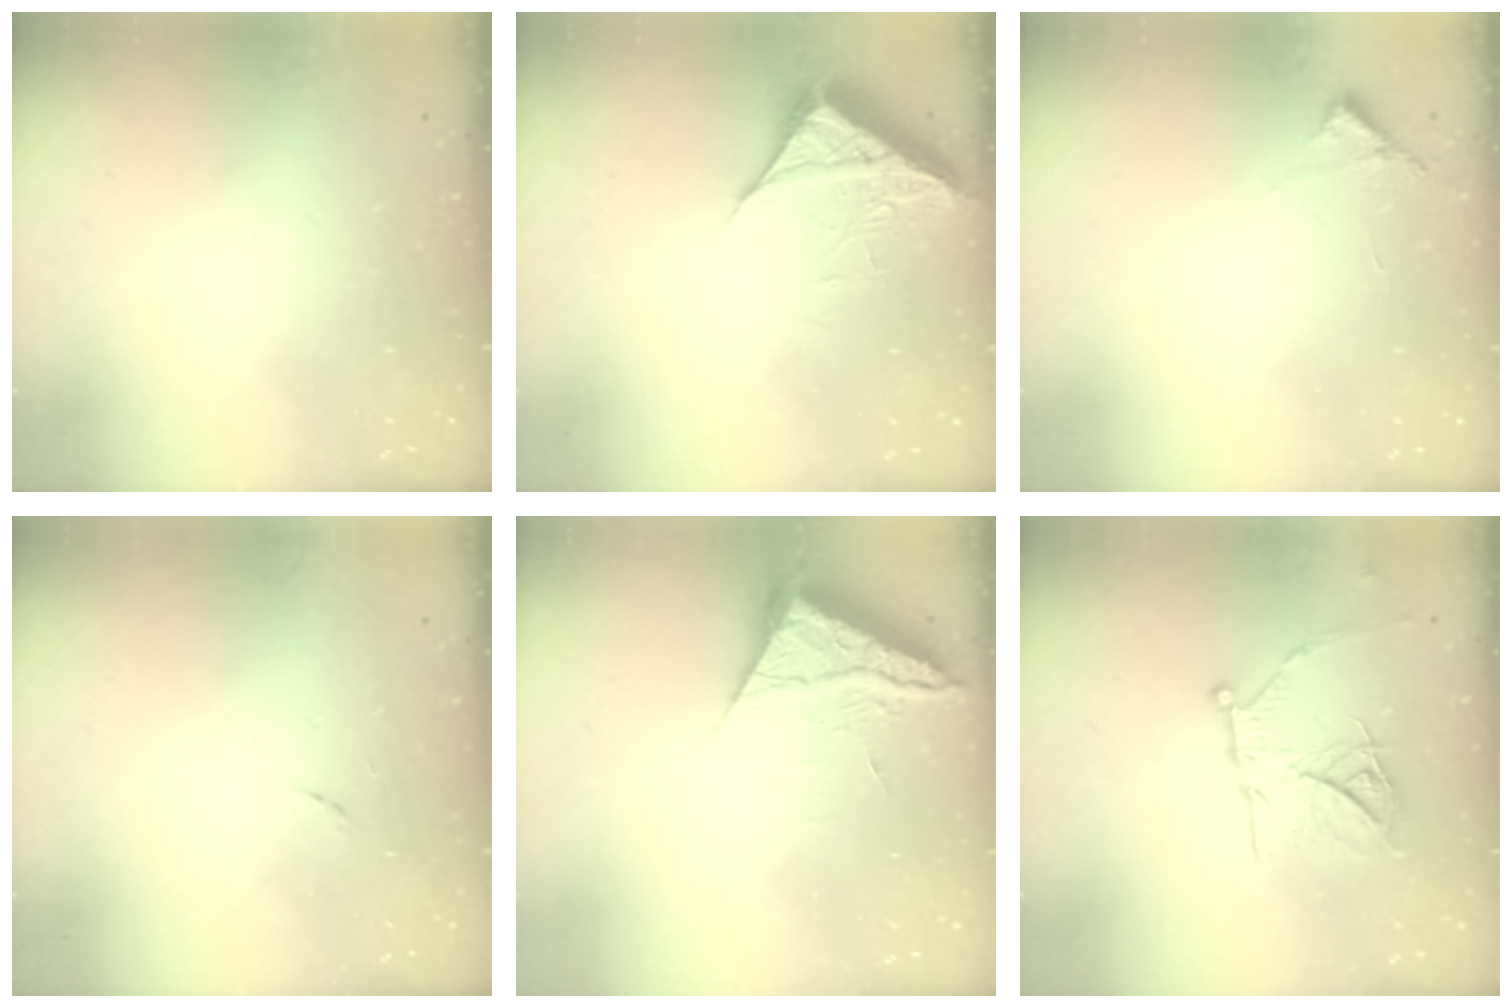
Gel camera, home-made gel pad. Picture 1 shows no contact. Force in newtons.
{"total": 6.6, "press": 6.6, "slide": 0.3}
{"total": 4.3, "press": 4.3, "slide": 0.2}
{"total": 5.7, "press": 5.6, "slide": 0.6}
{"total": 7.3, "press": 7.3, "slide": 0.5}
{"total": 17.1, "press": 17.0, "slide": 1.5}